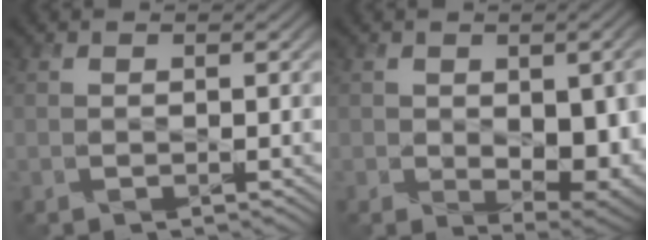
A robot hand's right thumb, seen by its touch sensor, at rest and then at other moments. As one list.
[{"total": 11.6, "force": [-1.6, 7.1, 9.0], "torque": [-0.129, -0.046, 0.006]}]